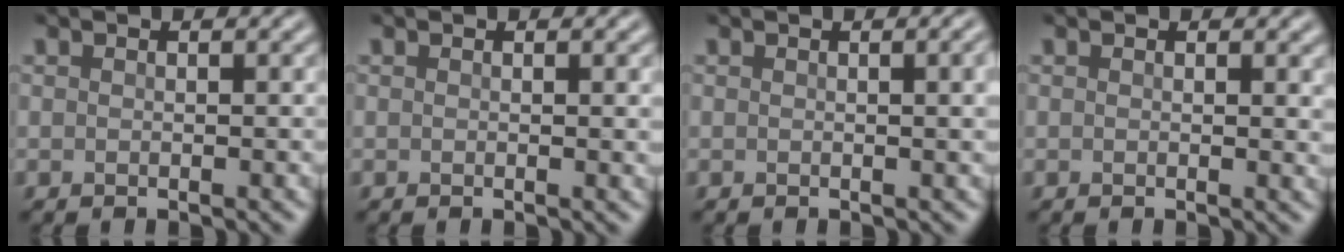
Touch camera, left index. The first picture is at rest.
{"total": 1.1, "force": [0.2, 0.3, 1.0], "torque": [-0.007, 0.001, 0.000]}
{"total": 2.6, "force": [0.4, 0.8, 2.4], "torque": [-0.020, 0.007, 0.001]}
{"total": 0.9, "force": [0.4, 0.2, 0.8], "torque": [-0.006, -0.001, 0.004]}